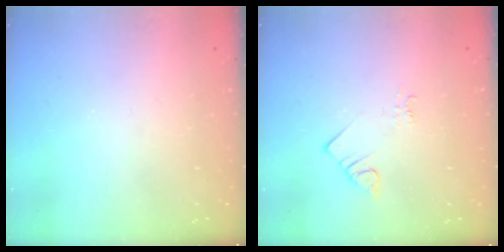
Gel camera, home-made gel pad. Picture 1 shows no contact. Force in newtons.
{"total": 2.1, "press": 2.1, "slide": 0.4}